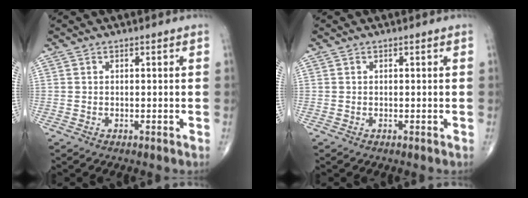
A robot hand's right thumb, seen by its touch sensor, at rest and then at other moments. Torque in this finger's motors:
{"motor_torque": [0.01, 0.01, 0.00, 0.00, 0.00]}